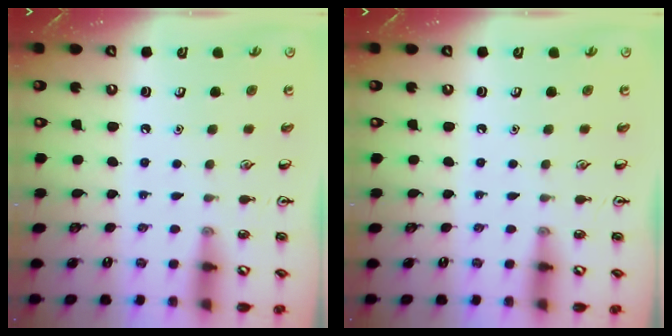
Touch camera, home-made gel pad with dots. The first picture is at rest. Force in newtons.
{"total": 0.0}